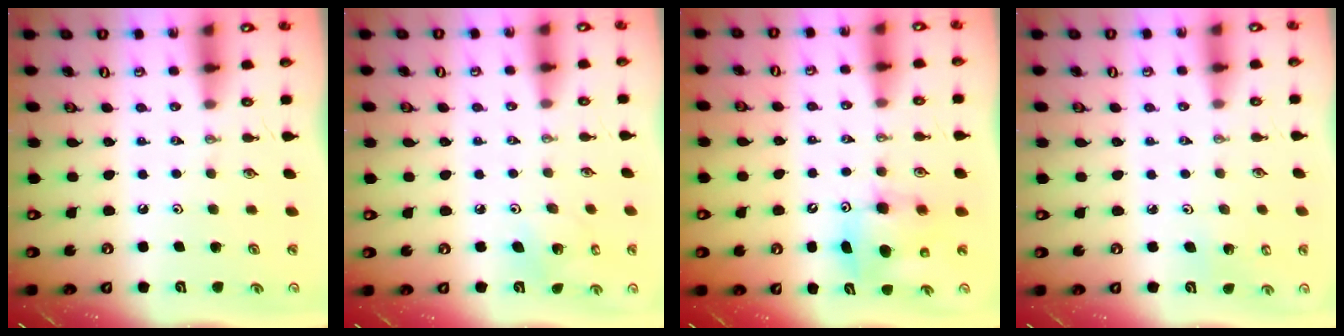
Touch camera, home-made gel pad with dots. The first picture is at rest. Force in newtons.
{"total": 4.6, "press": 4.6, "slide": 0.2}
{"total": 8.0, "press": 8.0, "slide": 0.7}
{"total": 2.8, "press": 2.7, "slide": 0.5}